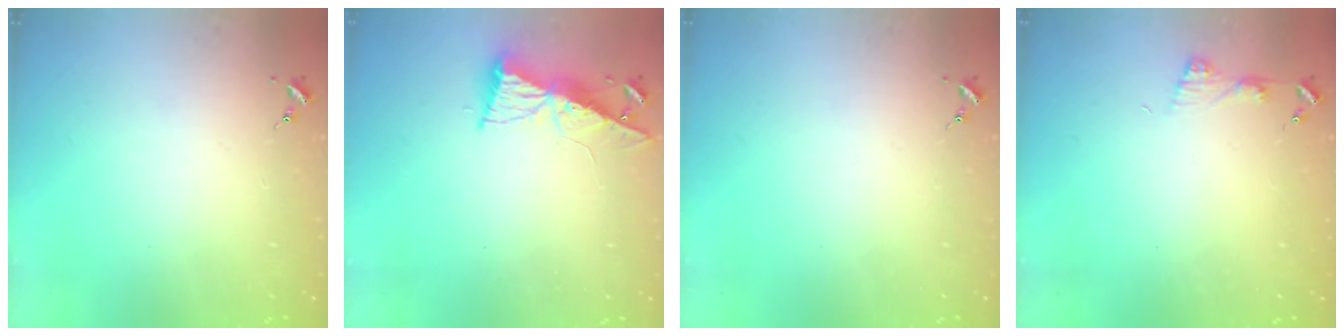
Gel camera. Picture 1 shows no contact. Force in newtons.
{"total": 8.3, "press": 8.3, "slide": 0.7}
{"total": 0.0}
{"total": 5.4, "press": 5.4, "slide": 0.3}